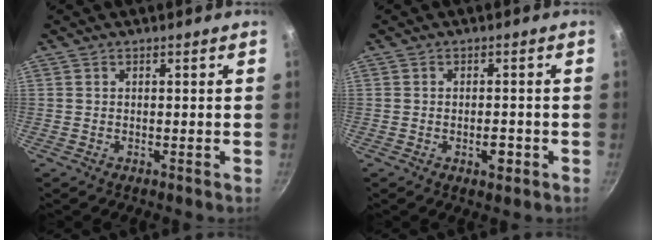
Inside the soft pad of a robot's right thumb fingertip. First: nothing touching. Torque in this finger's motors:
{"motor_torque": [-0.18, 0.16, -0.07, 0.03, 0.00]}